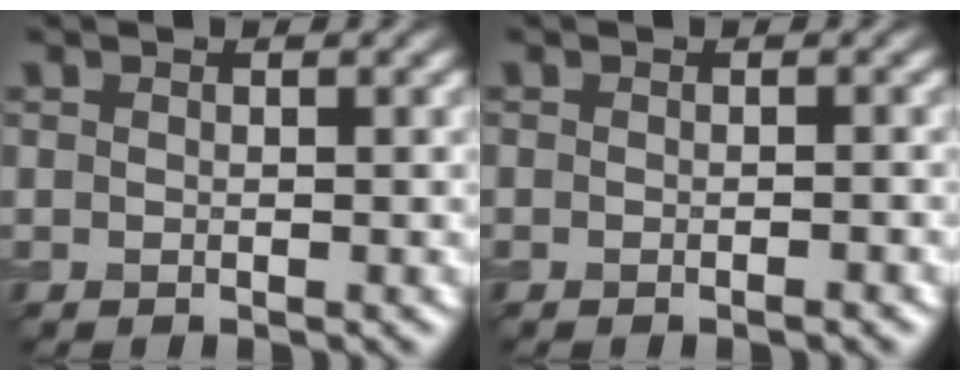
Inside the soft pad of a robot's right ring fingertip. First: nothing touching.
{"total": 0.8, "force": [-0.4, 0.1, 0.7], "torque": [-0.005, 0.004, -0.006]}